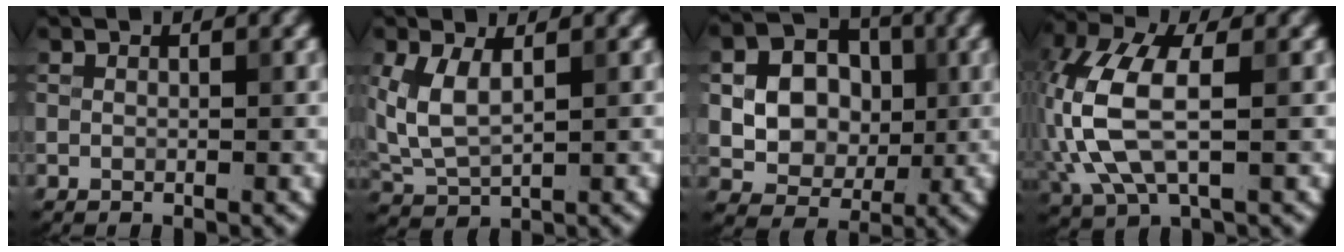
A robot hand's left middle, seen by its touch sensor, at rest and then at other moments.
{"total": 4.1, "force": [1.2, 2.0, 3.3], "torque": [-0.081, 0.000, 0.028]}
{"total": 8.9, "force": [1.0, 7.5, 4.6], "torque": [-0.075, 0.021, 0.015]}
{"total": 7.6, "force": [0.0, 3.7, 6.6], "torque": [-0.161, 0.009, -0.003]}